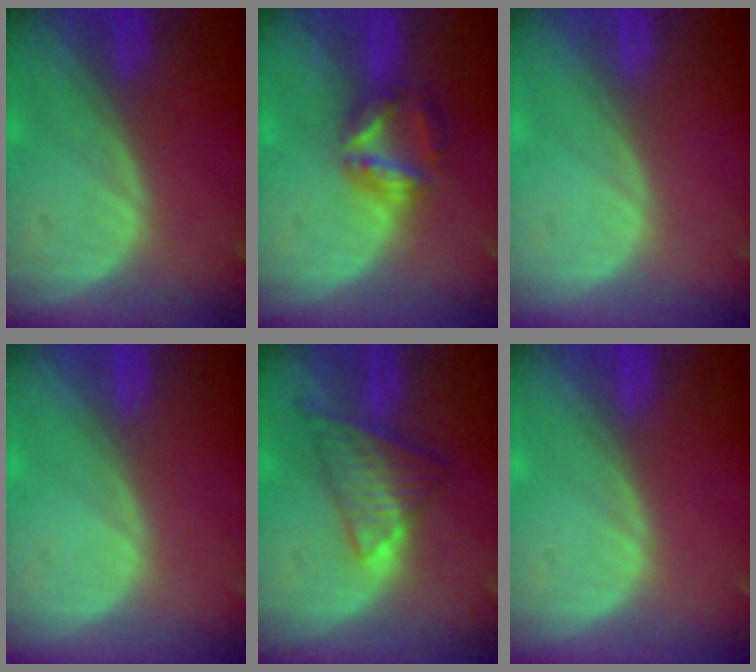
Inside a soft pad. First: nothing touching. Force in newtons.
{"total": 5.7, "press": 5.4, "slide": 2.0}
{"total": 0.0}
{"total": 0.0}
{"total": 7.4, "press": 6.4, "slide": 3.6}
{"total": 0.0}